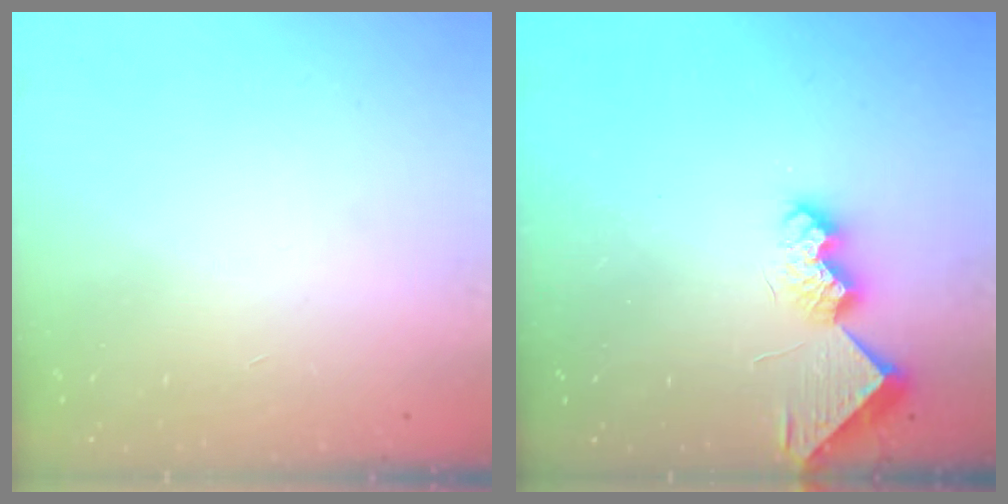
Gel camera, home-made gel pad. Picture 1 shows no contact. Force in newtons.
{"total": 8.6, "press": 8.6, "slide": 0.1}